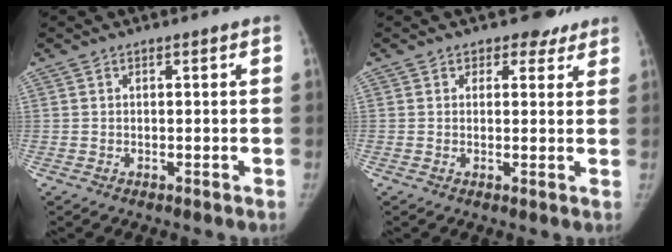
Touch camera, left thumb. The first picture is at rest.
{"total": 3.6, "force": [2.7, 2.4, 0.4], "torque": [0.024, -0.012, 0.030]}